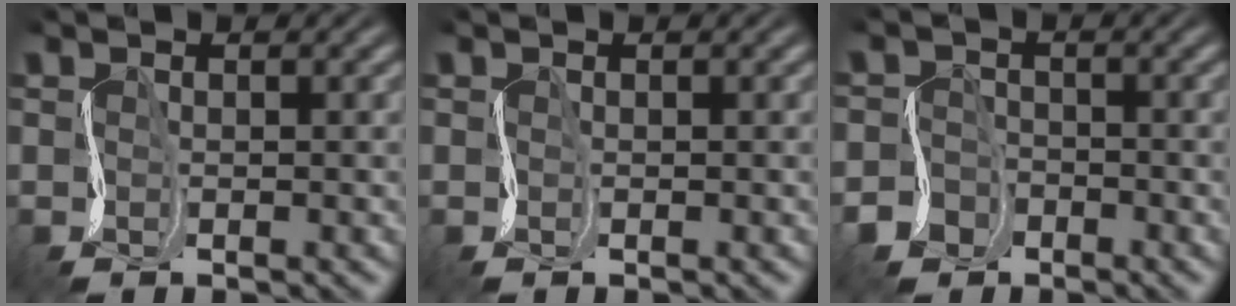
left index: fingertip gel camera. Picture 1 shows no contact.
{"total": 0.0}
{"total": 2.6, "force": [-1.6, 2.1, 0.0], "torque": [0.014, 0.002, -0.036]}